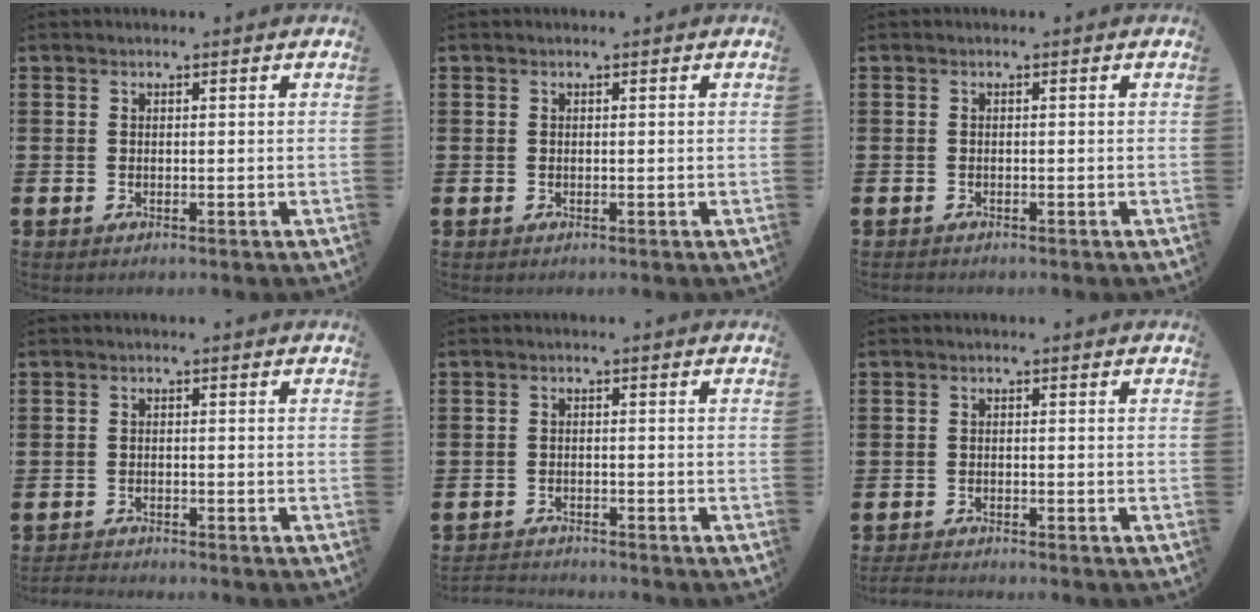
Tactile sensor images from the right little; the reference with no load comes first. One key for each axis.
{"total": 0.0}
{"total": 0.0}
{"total": 0.9, "fx": -0.9, "fy": -0.1, "fz": -0.1, "tx": 0.000, "ty": 0.002, "tz": -0.019}
{"total": 1.8, "fx": -1.8, "fy": 0.0, "fz": -0.2, "tx": -0.002, "ty": 0.002, "tz": -0.039}
{"total": 1.3, "fx": -1.3, "fy": 0.1, "fz": 0.3, "tx": -0.007, "ty": 0.003, "tz": -0.026}